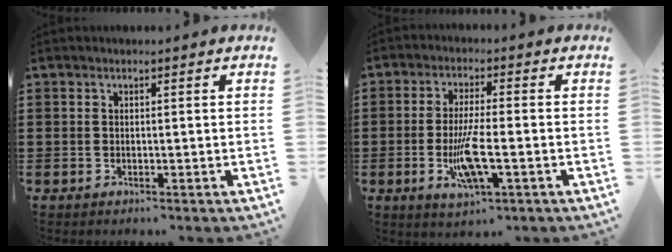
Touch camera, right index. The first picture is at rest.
{"total": 7.5, "force": [-2.1, 1.6, 7.0], "torque": [-0.143, -0.014, -0.041]}